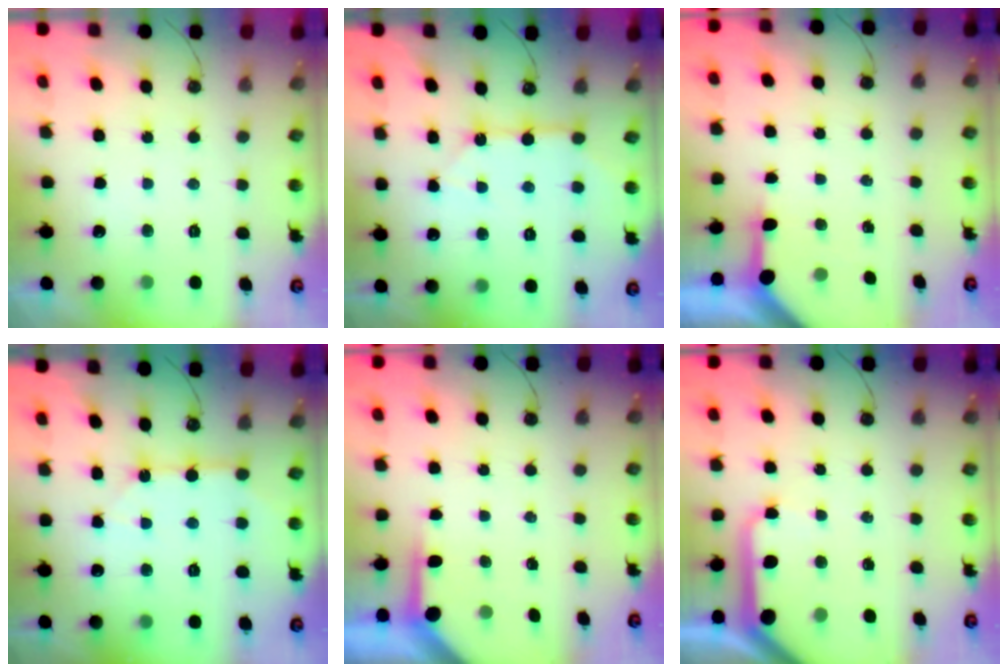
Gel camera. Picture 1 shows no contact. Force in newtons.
{"total": 9.7, "press": 9.6, "slide": 1.2}
{"total": 3.5, "press": 3.5, "slide": 0.4}
{"total": 6.3, "press": 6.3, "slide": 0.6}
{"total": 4.2, "press": 4.2, "slide": 0.5}
{"total": 10.3, "press": 10.2, "slide": 1.2}